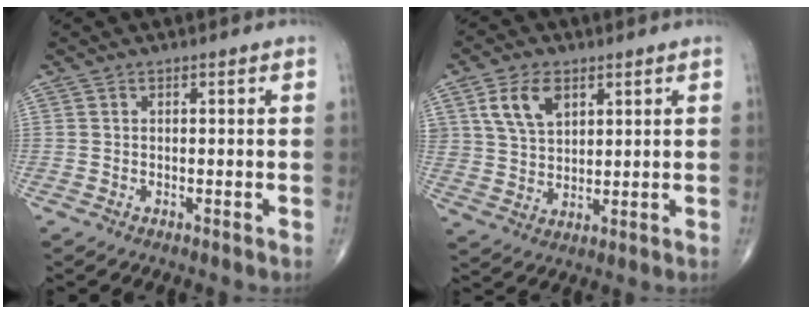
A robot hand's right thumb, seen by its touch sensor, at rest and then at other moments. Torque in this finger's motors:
{"motor_torque": [0.13, 0.13, 0.80, 0.74, 0.01]}